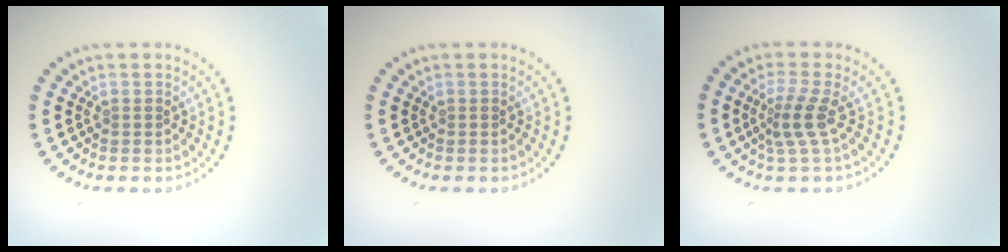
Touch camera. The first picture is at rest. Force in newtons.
{"total": 0.0}
{"total": 2.7, "press": 1.9, "slide": 1.9}